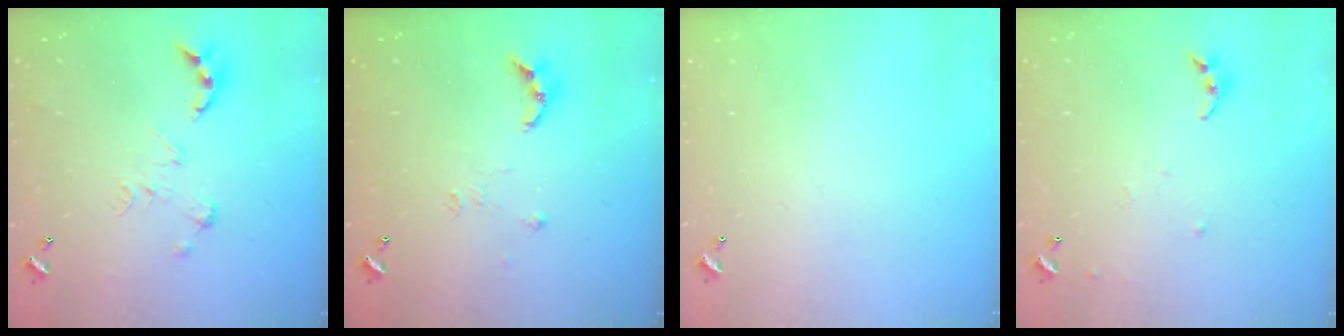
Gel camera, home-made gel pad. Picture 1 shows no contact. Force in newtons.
{"total": 7.7, "press": 7.6, "slide": 0.6}
{"total": 0.0}
{"total": 5.7, "press": 5.6, "slide": 0.6}